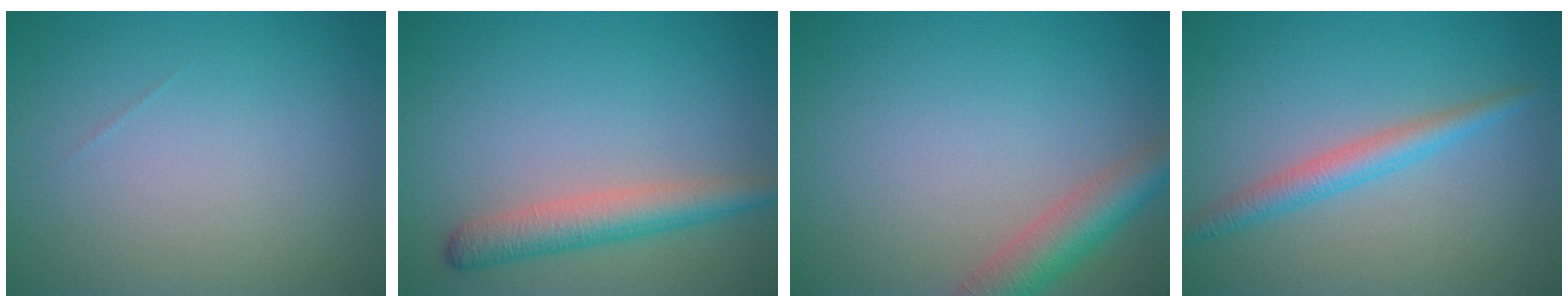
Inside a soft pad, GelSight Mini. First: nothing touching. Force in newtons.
{"total": 3.8, "press": 3.8, "slide": 0.2}
{"total": 4.3, "press": 4.2, "slide": 0.2}
{"total": 2.6, "press": 2.6, "slide": 0.0}